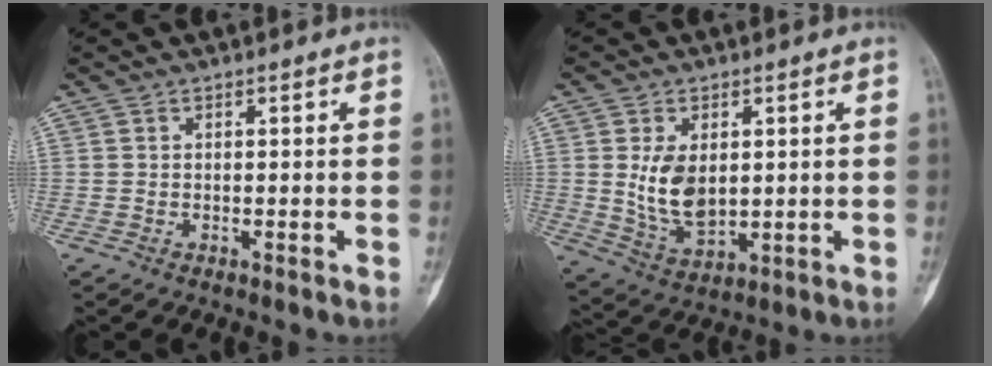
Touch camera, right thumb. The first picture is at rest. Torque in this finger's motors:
{"motor_torque": [1.36, 1.33, 1.15, -1.07, 0.24]}